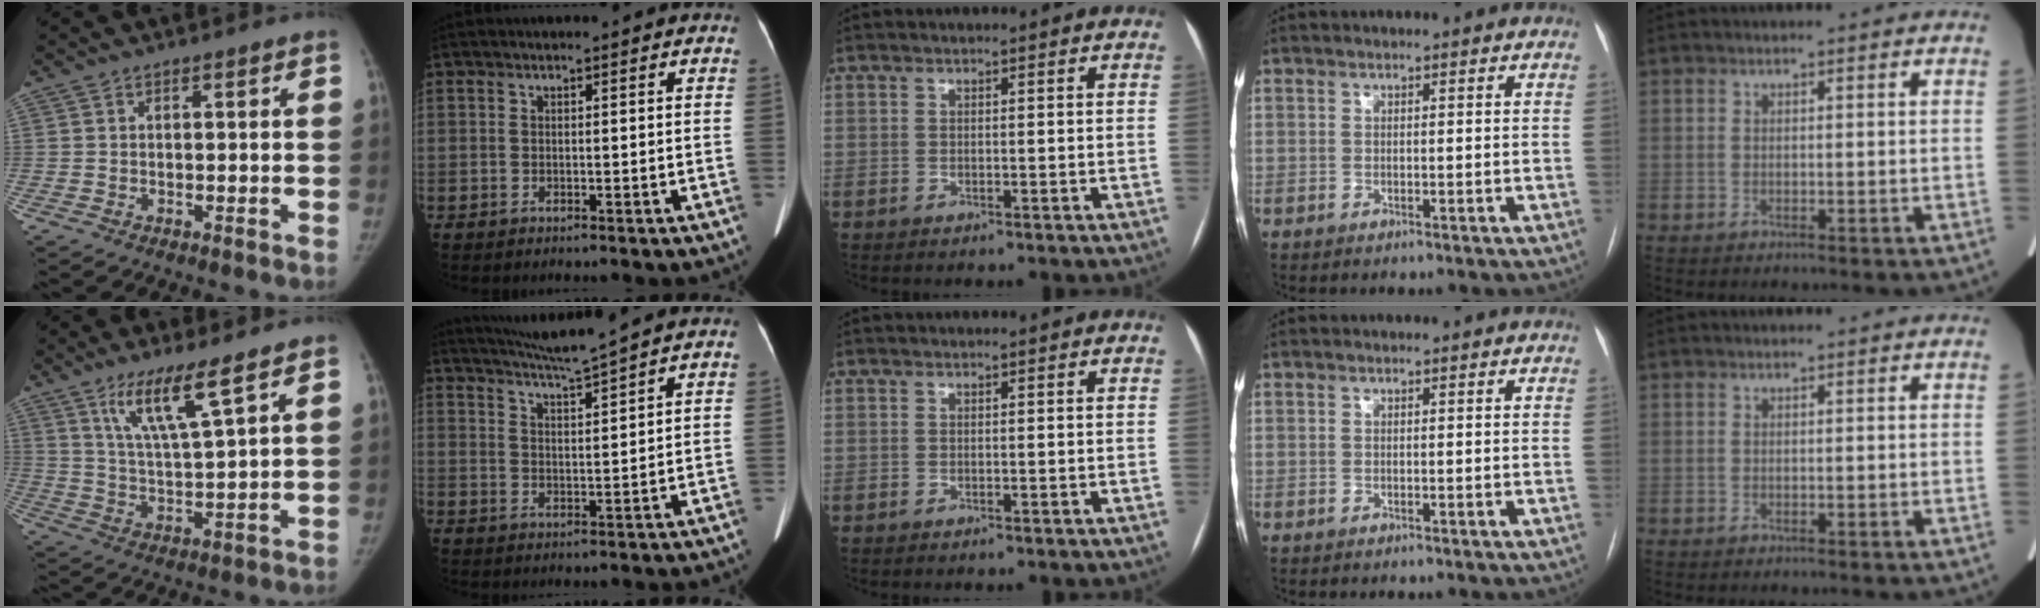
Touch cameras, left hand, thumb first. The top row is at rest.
{"thumb": {"total": 9.4, "force": [5.9, 0.7, 7.4], "torque": [-0.139, -0.037, 0.116]}, "index": {"total": 5.9, "force": [5.2, -2.0, 1.8], "torque": [-0.039, -0.011, 0.101]}}